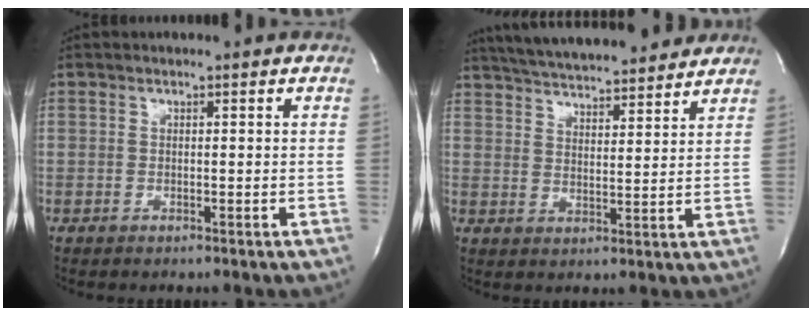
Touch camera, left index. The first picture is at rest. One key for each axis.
{"total": 18.1, "fx": 16.3, "fy": 2.8, "fz": 7.2, "tx": -0.126, "ty": 0.029, "tz": 0.243}